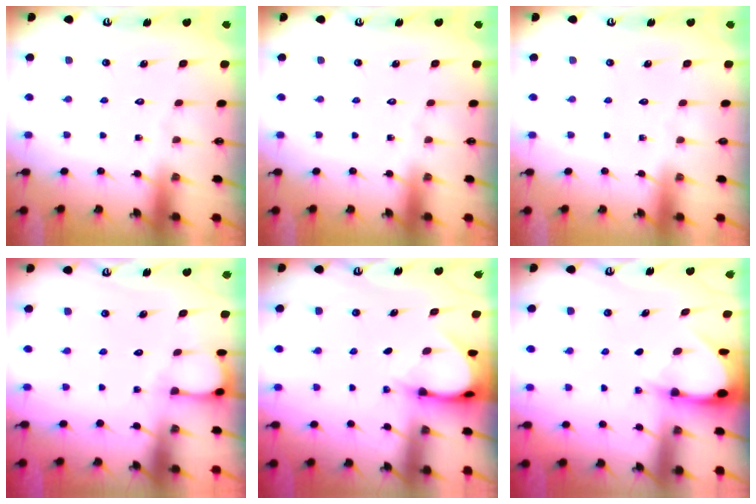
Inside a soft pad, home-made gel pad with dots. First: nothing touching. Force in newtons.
{"total": 0.0}
{"total": 0.0}
{"total": 2.7, "press": 2.7, "slide": 0.3}
{"total": 3.8, "press": 3.8, "slide": 0.3}
{"total": 2.9, "press": 2.9, "slide": 0.4}